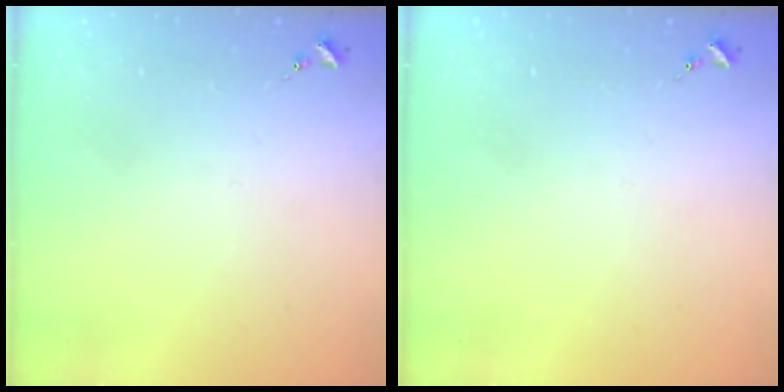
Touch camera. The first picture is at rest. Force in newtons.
{"total": 0.0}